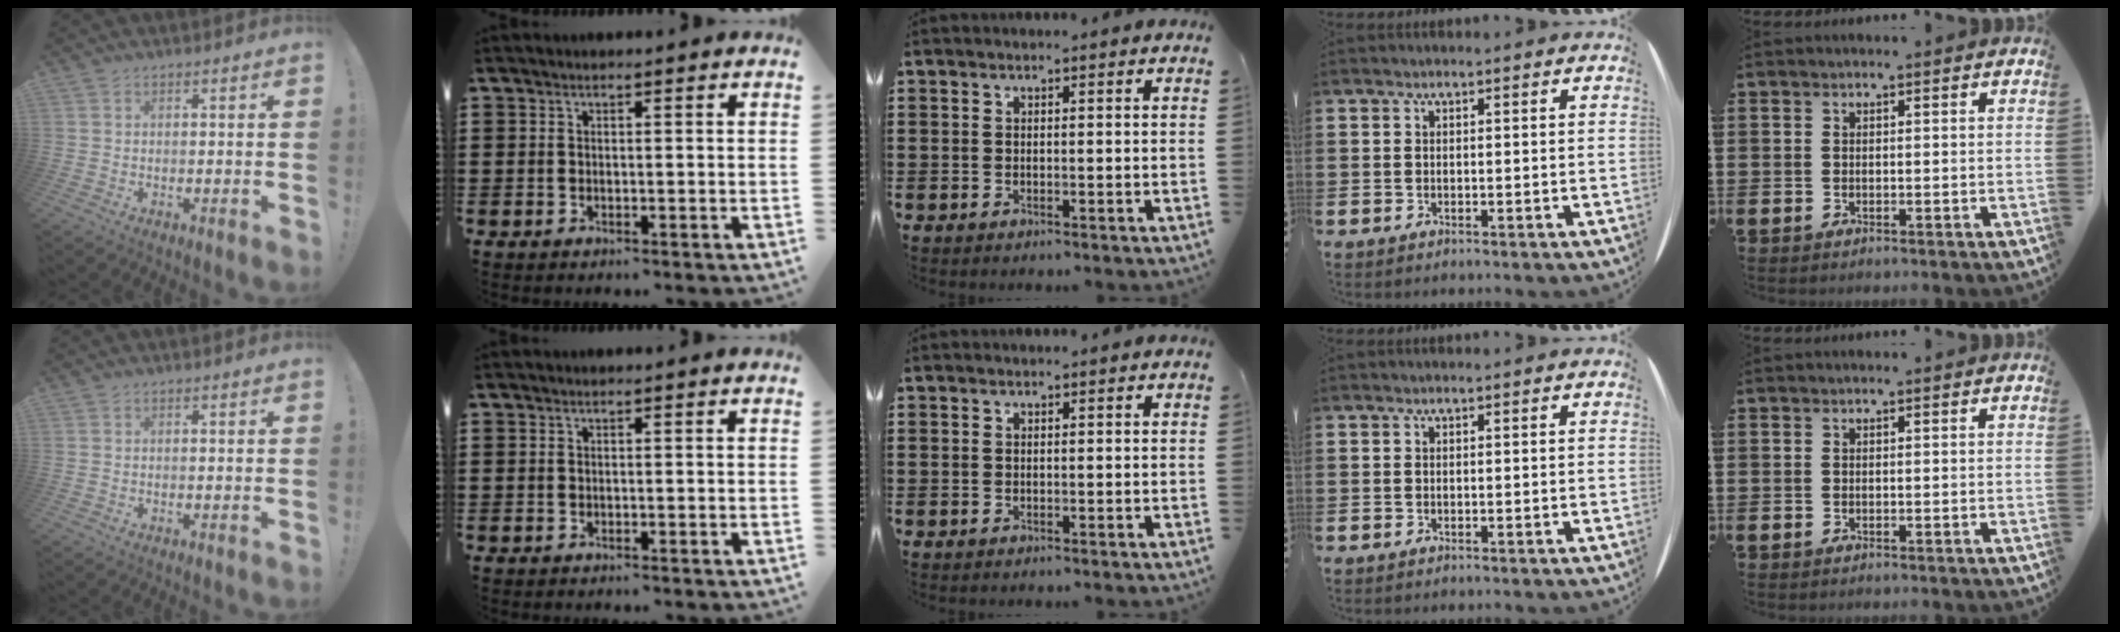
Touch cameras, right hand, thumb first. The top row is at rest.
{}